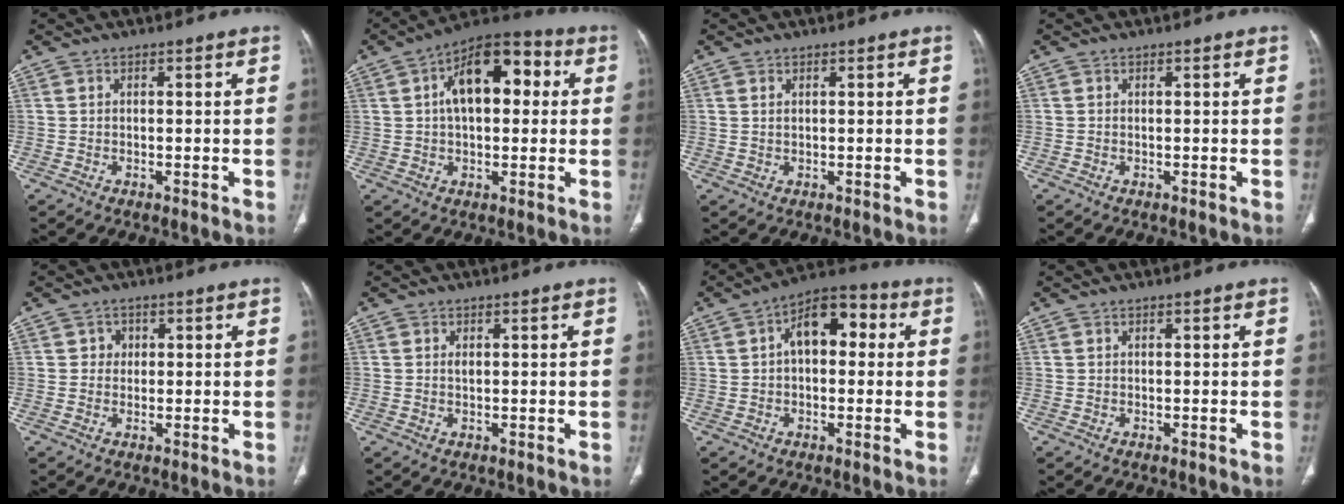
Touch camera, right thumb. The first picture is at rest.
{"total": 15.0, "force": [3.1, 8.1, 12.2], "torque": [-0.169, 0.028, 0.042]}
{"total": 0.8, "force": [0.4, 0.3, 0.6], "torque": [-0.015, 0.002, 0.011]}
{"total": 0.0}
{"total": 1.9, "force": [0.5, 1.8, 0.4], "torque": [0.007, 0.002, 0.003]}
{"total": 0.9, "force": [0.2, 0.5, 0.7], "torque": [-0.014, -0.001, 0.005]}
{"total": 11.3, "force": [2.0, 6.5, 9.1], "torque": [-0.113, 0.032, 0.019]}
{"total": 0.0}